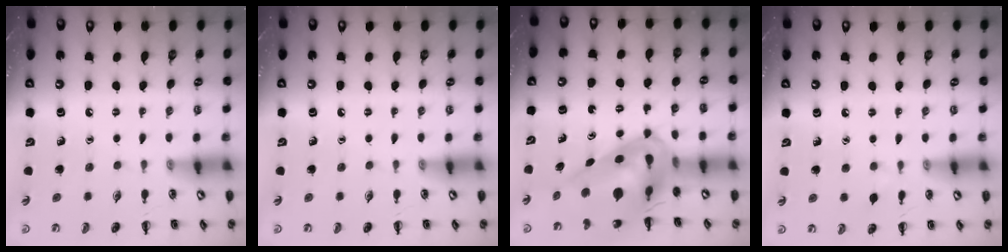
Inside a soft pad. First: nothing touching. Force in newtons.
{"total": 0.0}
{"total": 11.2, "press": 10.7, "slide": 3.1}
{"total": 2.3, "press": 2.0, "slide": 1.0}